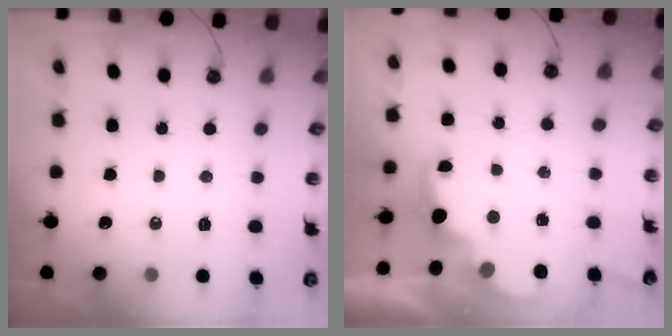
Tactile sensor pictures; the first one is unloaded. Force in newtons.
{"total": 2.6, "press": 2.5, "slide": 0.8}